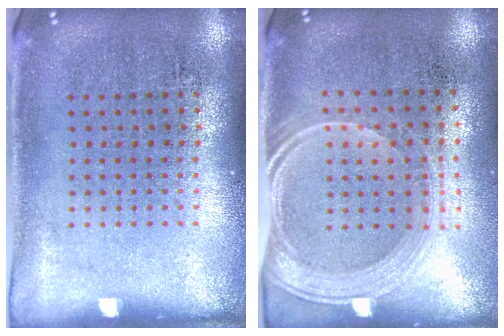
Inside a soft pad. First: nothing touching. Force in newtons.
{"total": 2.0, "press": 1.7, "slide": 1.1}